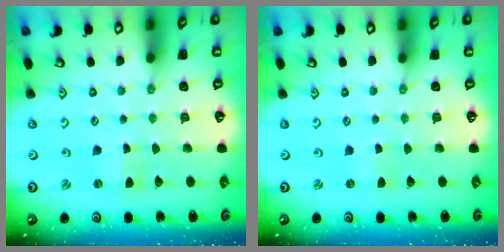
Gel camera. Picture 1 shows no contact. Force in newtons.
{"total": 0.0}